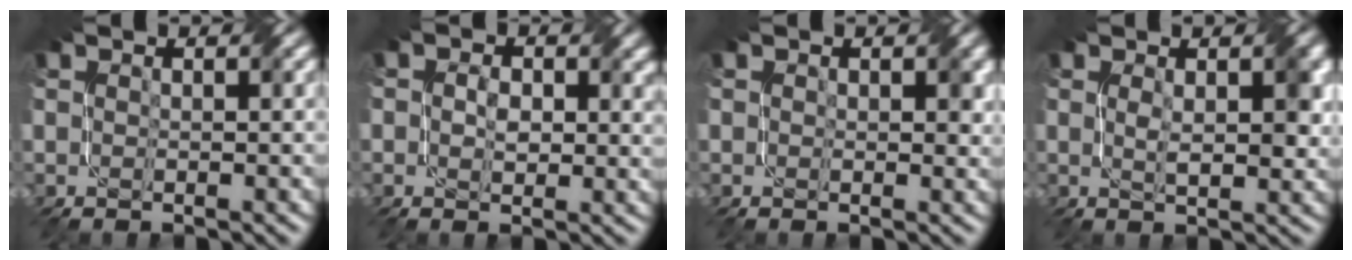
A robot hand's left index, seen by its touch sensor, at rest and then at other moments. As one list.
[{"total": 2.8, "force": [0.3, 1.9, 2.0], "torque": [-0.034, -0.003, 0.003]}, {"total": 1.5, "force": [0.7, 1.1, 0.8], "torque": [-0.006, -0.004, 0.007]}, {"total": 3.1, "force": [0.5, 1.2, 2.8], "torque": [-0.046, -0.003, 0.011]}]